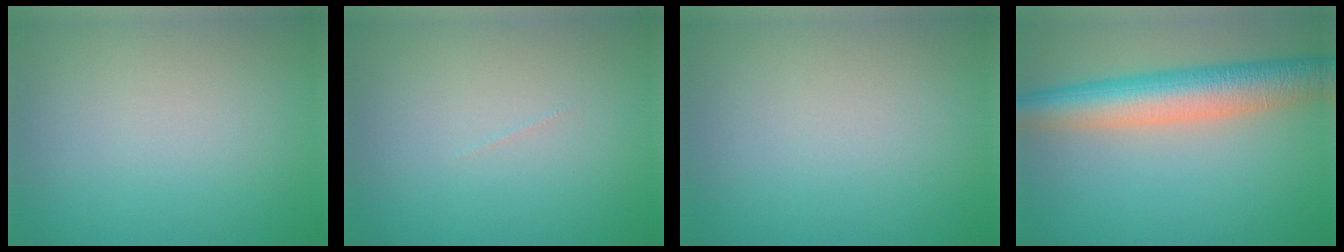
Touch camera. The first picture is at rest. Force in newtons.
{"total": 0.0}
{"total": 0.0}
{"total": 7.7, "press": 7.7, "slide": 0.3}